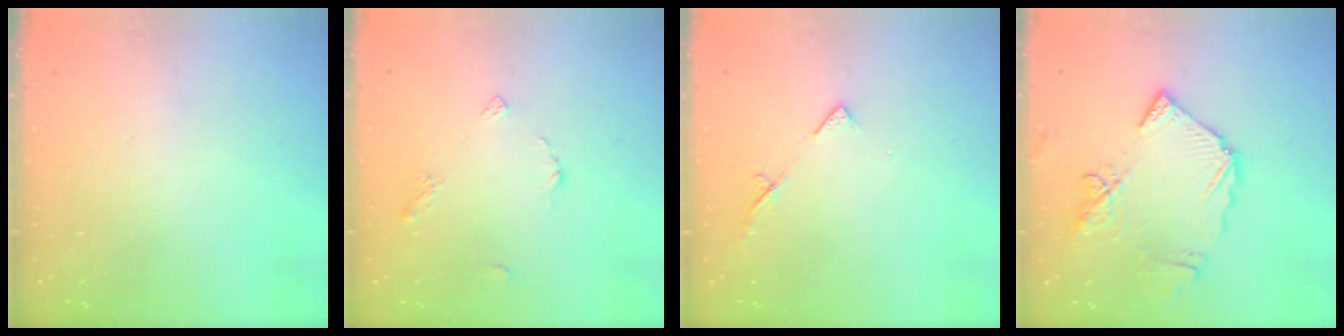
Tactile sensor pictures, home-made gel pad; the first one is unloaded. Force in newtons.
{"total": 4.2, "press": 4.1, "slide": 0.6}
{"total": 7.5, "press": 7.4, "slide": 0.8}
{"total": 12.9, "press": 12.8, "slide": 1.5}